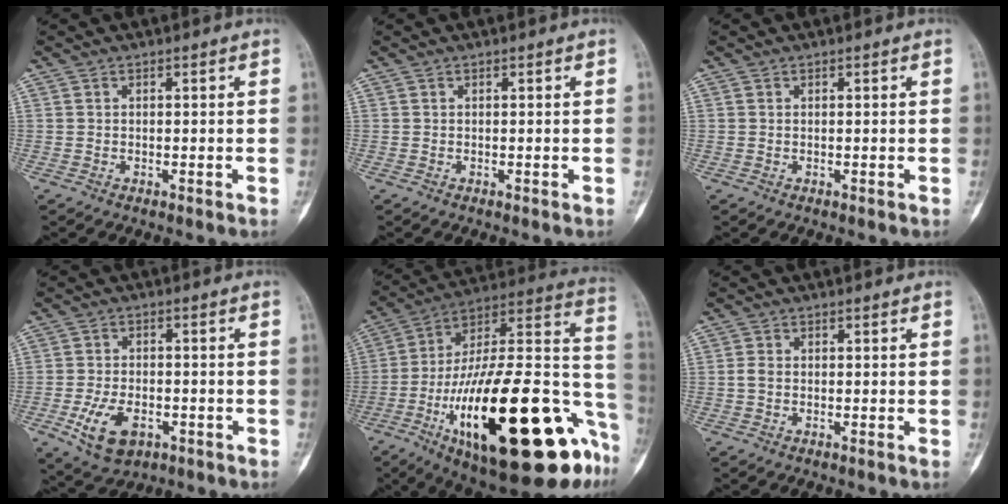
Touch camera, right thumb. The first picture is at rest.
{"total": 0.0}
{"total": 0.0}
{"total": 8.9, "force": [-3.4, 5.2, 6.3], "torque": [-0.113, 0.009, -0.050]}
{"total": 39.6, "force": [-13.9, 13.6, 34.5], "torque": [-0.461, 0.049, -0.215]}
{"total": 1.3, "force": [-0.4, 0.7, 1.1], "torque": [-0.026, -0.001, -0.011]}